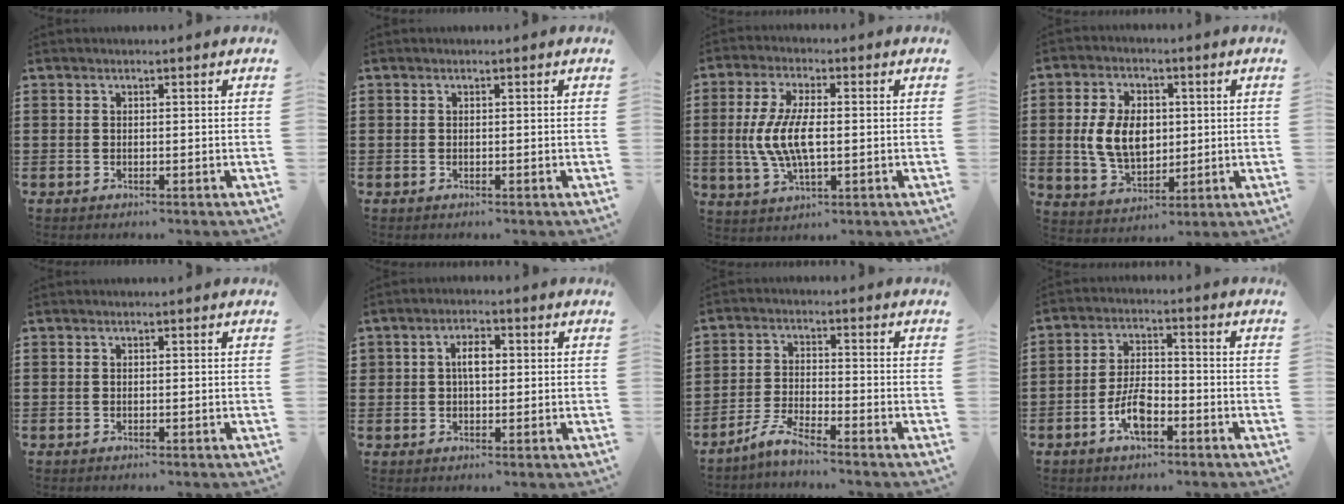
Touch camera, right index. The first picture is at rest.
{"total": 0.0}
{"total": 8.7, "force": [-0.5, 3.3, 8.0], "torque": [-0.185, -0.009, -0.018]}
{"total": 8.8, "force": [0.6, 5.9, 6.5], "torque": [-0.150, 0.008, 0.003]}
{"total": 0.0}
{"total": 3.5, "force": [0.4, 1.9, 2.9], "torque": [-0.051, 0.006, 0.005]}
{"total": 4.3, "force": [-3.8, 0.0, 1.9], "torque": [-0.061, -0.008, -0.082]}
{"total": 6.3, "force": [-2.7, 2.9, 5.0], "torque": [-0.115, 0.000, -0.057]}